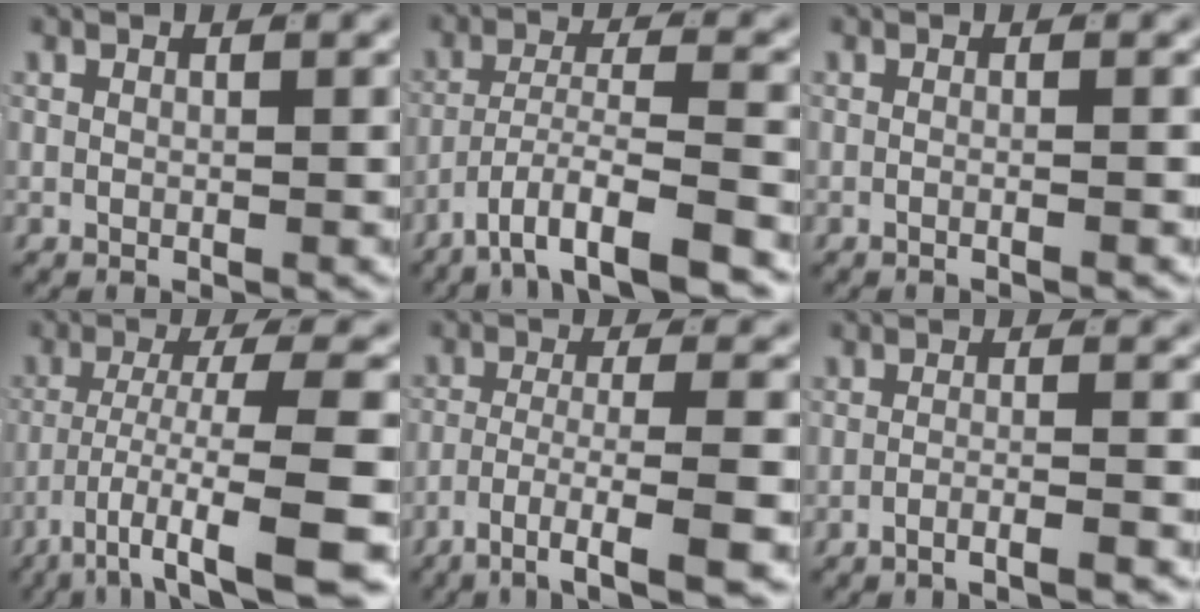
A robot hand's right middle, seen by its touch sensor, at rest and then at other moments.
{"total": 7.1, "force": [-4.9, 1.5, 4.9], "torque": [-0.074, -0.001, -0.079]}
{"total": 1.0, "force": [-0.8, -0.1, 0.5], "torque": [-0.009, 0.004, -0.018]}
{"total": 11.0, "force": [-7.1, 2.4, 8.1], "torque": [-0.107, -0.021, -0.100]}
{"total": 8.1, "force": [-5.9, 1.4, 5.3], "torque": [-0.079, -0.022, -0.081]}
{"total": 3.2, "force": [-2.9, 0.0, 1.5], "torque": [-0.024, -0.007, -0.051]}